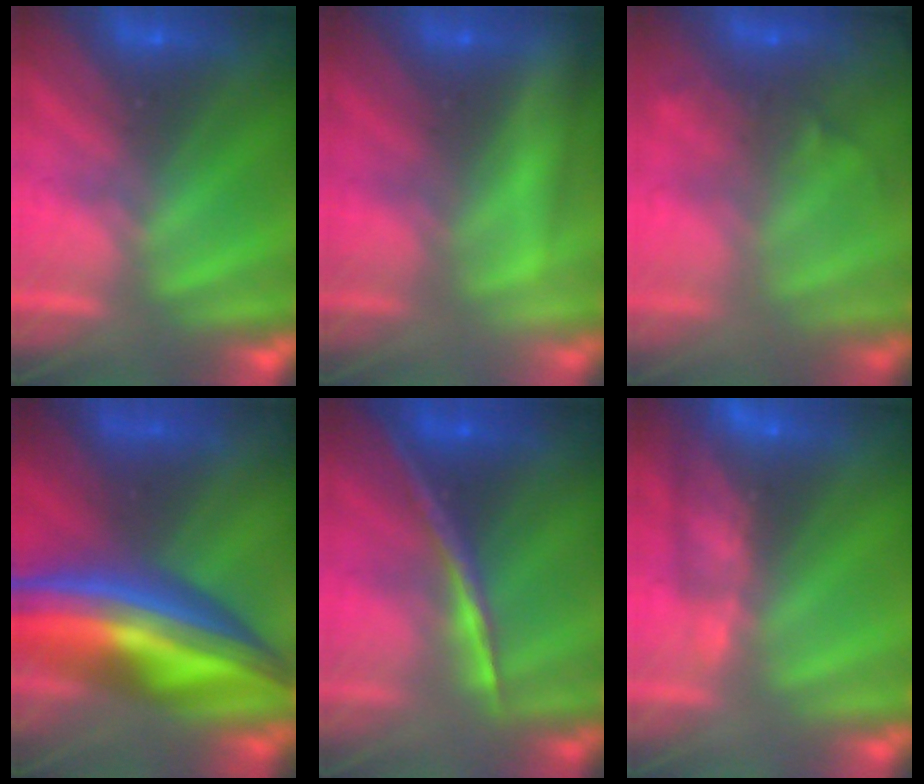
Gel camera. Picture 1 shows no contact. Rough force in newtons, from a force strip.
{"total": 2.3}
{"total": 9.4}
{"total": 10.0}
{"total": 1.7}
{"total": 5.9}